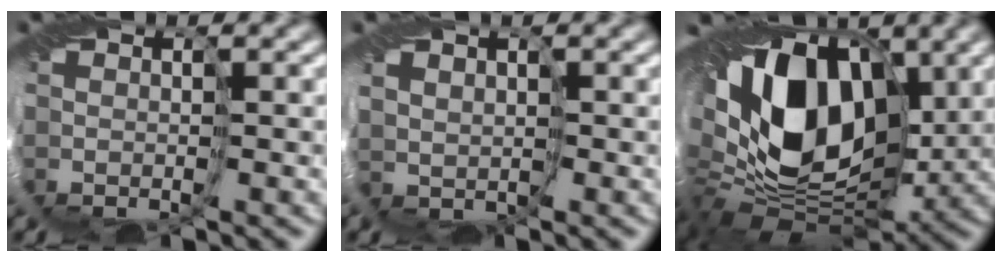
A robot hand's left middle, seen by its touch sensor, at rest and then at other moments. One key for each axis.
{"total": 1.5, "fx": 0.5, "fy": 1.3, "fz": 0.6, "tx": -0.014, "ty": -0.002, "tz": 0.009}
{"total": 15.7, "fx": 1.8, "fy": 10.7, "fz": 11.3, "tx": -0.210, "ty": 0.002, "tz": 0.025}